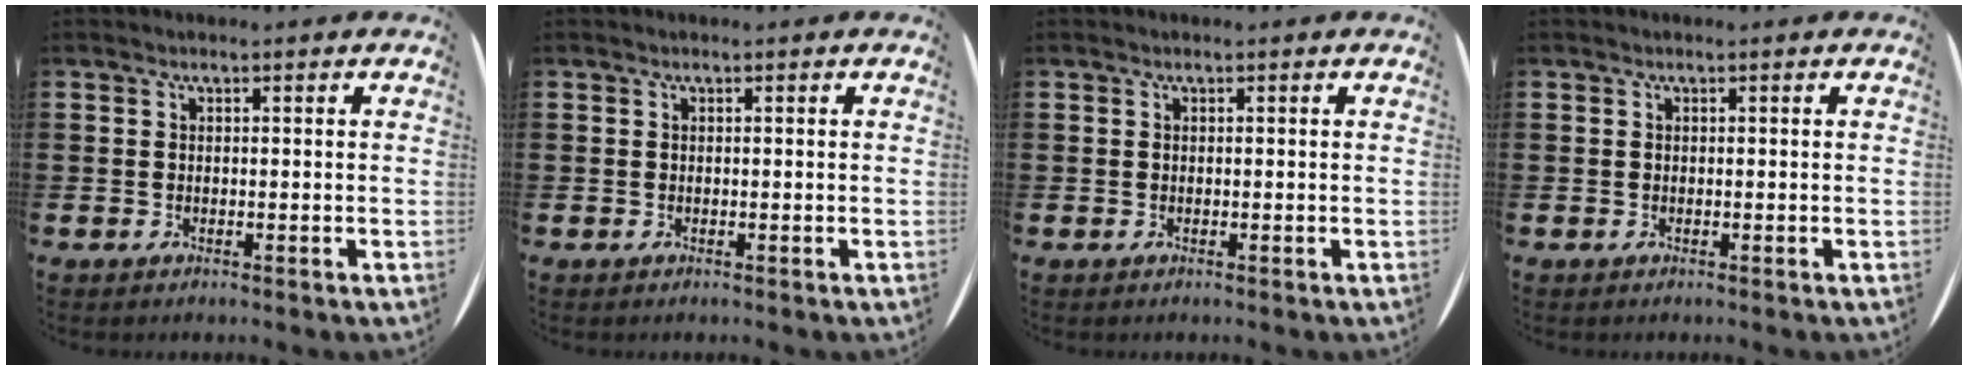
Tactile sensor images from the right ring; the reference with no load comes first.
{"total": 0.0}
{"total": 0.0}
{"total": 0.0}